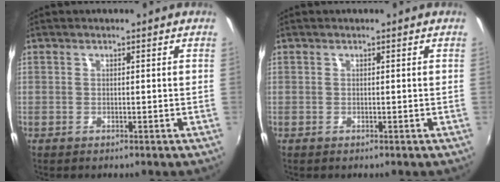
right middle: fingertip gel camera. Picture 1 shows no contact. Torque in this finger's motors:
{"motor_torque": [0.00, 0.00, 0.00, 0.00]}